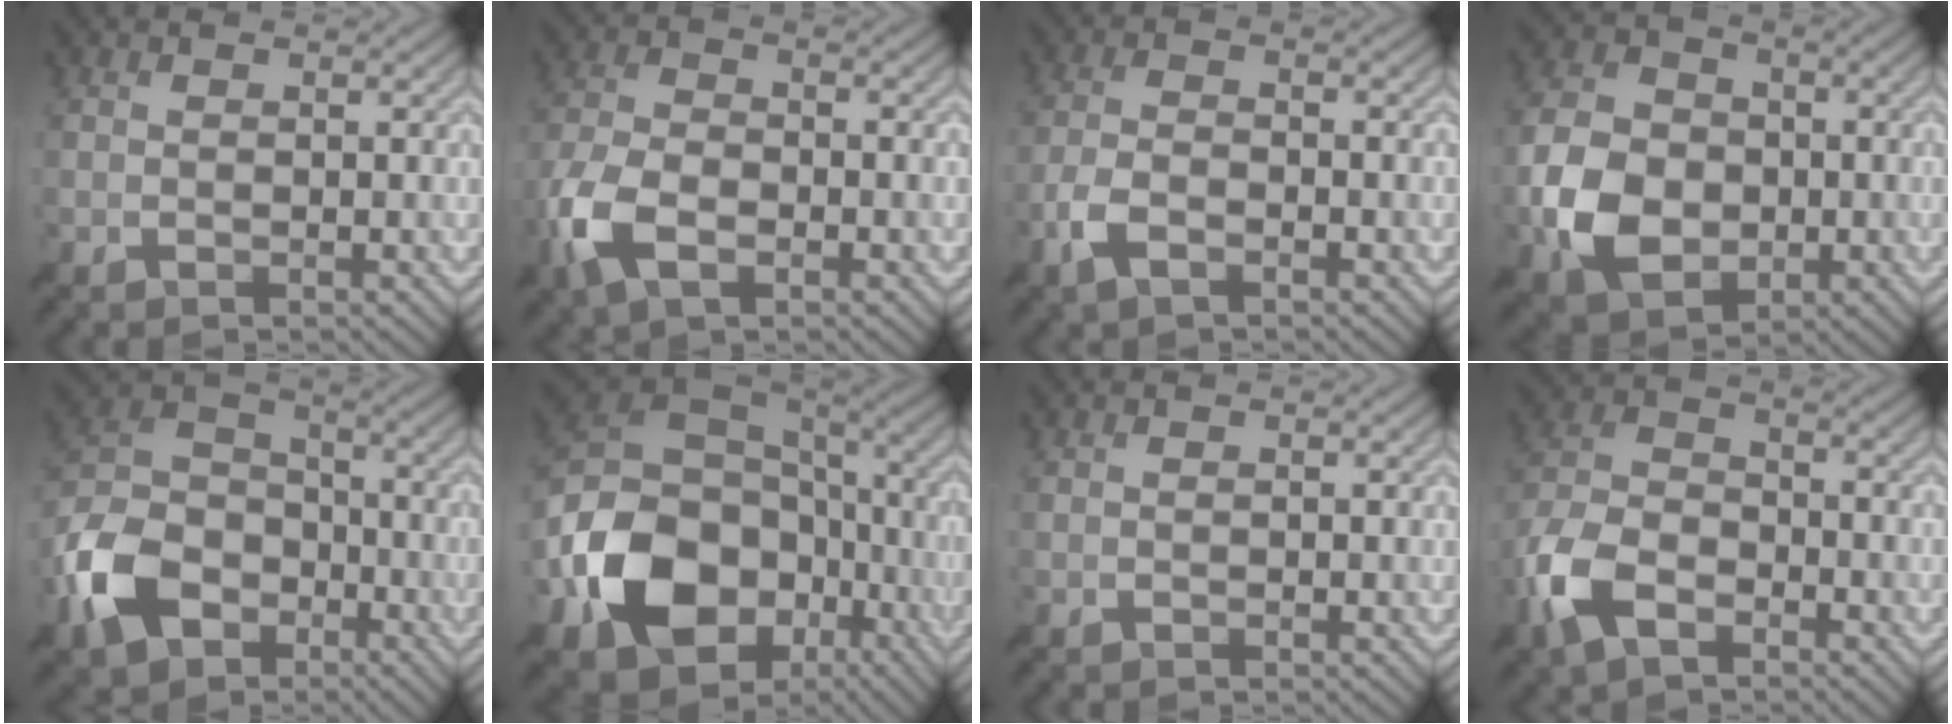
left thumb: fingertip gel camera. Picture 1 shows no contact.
{"total": 8.7, "force": [-4.0, 4.4, 6.4], "torque": [-0.156, -0.013, -0.085]}
{"total": 4.3, "force": [-2.5, 1.5, 3.3], "torque": [-0.078, -0.003, -0.055]}
{"total": 10.3, "force": [-2.7, 7.3, 6.8], "torque": [-0.166, -0.012, -0.058]}
{"total": 12.7, "force": [-6.5, 8.2, 7.1], "torque": [-0.182, -0.012, -0.147]}
{"total": 18.2, "force": [-6.5, 13.5, 10.3], "torque": [-0.250, -0.049, -0.107]}
{"total": 0.0}
{"total": 9.1, "force": [-5.0, 4.8, 6.0], "torque": [-0.149, -0.010, -0.113]}